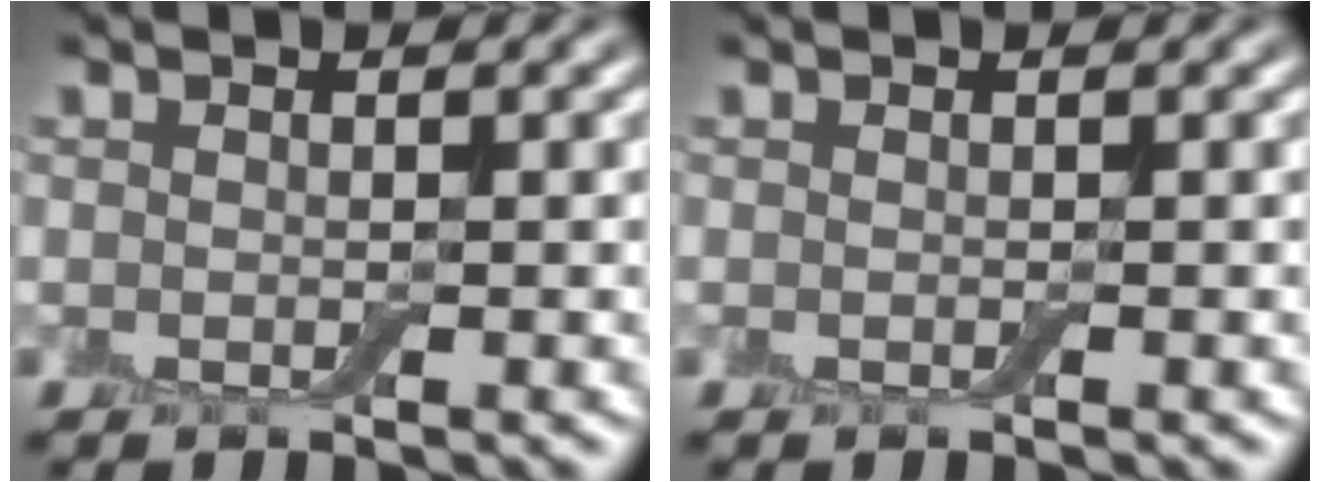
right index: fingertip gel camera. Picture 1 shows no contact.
{"total": 0.0}